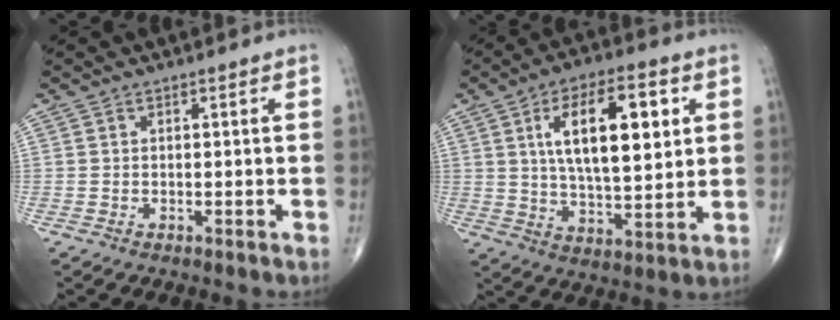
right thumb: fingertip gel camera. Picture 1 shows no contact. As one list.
[{"total": 16.9, "force": [4.7, 7.1, 14.6], "torque": [-0.220, -0.011, 0.079]}]